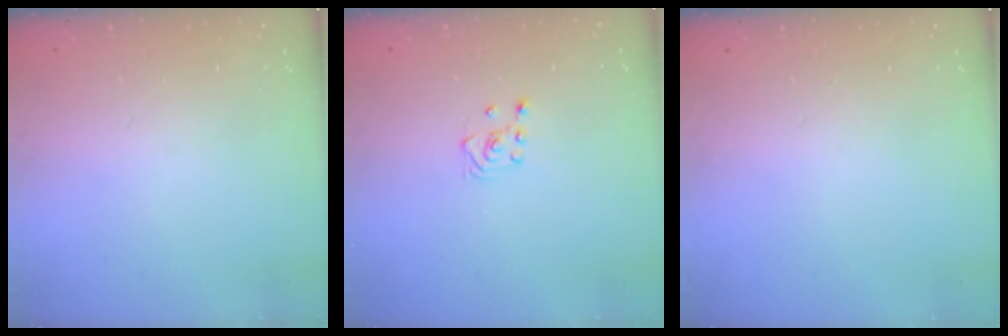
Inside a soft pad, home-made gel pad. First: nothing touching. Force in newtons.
{"total": 3.0, "press": 2.9, "slide": 0.9}
{"total": 0.0}